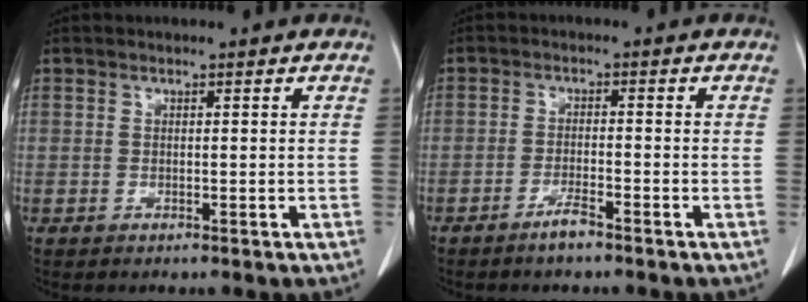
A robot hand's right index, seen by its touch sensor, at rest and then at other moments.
{"total": 2.8, "force": [-2.2, 0.2, 1.7], "torque": [-0.034, -0.001, -0.041]}